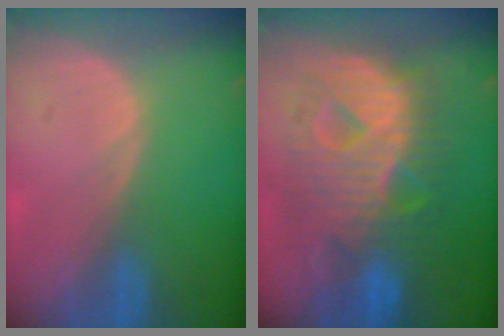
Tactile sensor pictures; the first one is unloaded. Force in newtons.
{"total": 12.4, "press": 12.4, "slide": 1.4}